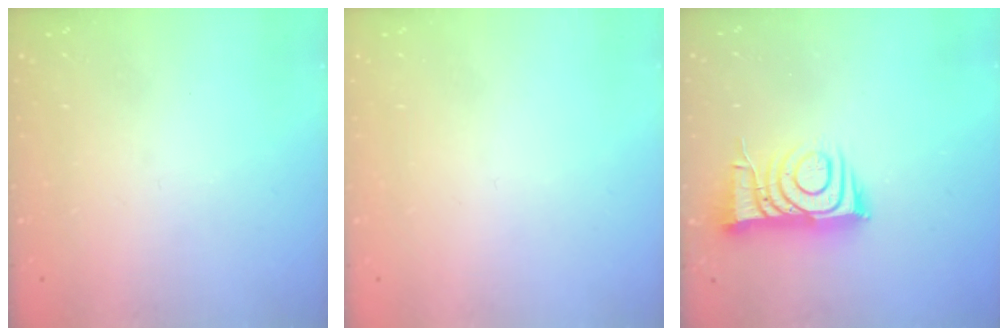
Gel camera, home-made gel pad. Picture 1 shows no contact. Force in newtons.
{"total": 1.7, "press": 1.7, "slide": 0.1}
{"total": 9.8, "press": 9.7, "slide": 1.0}